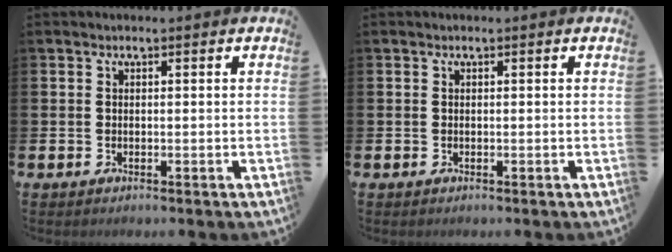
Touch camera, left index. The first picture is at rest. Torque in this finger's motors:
{"motor_torque": [-0.04, -0.02, 0.00, 0.00]}